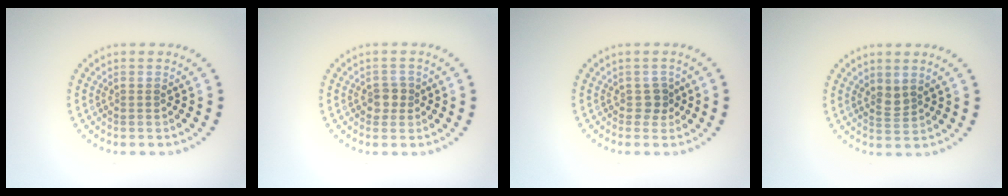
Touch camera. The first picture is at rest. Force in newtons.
{"total": 1.6, "press": 1.5, "slide": 0.6}
{"total": 1.3, "press": 1.0, "slide": 0.8}
{"total": 1.3, "press": 1.1, "slide": 0.7}